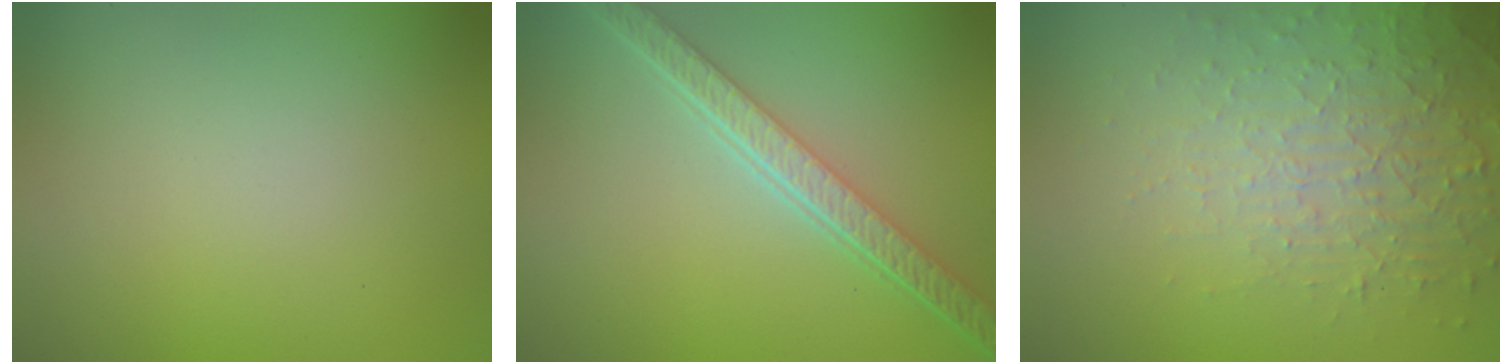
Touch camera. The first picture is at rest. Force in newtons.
{"total": 5.6, "press": 4.2, "slide": 3.6}
{"total": 5.3, "press": 3.4, "slide": 4.1}